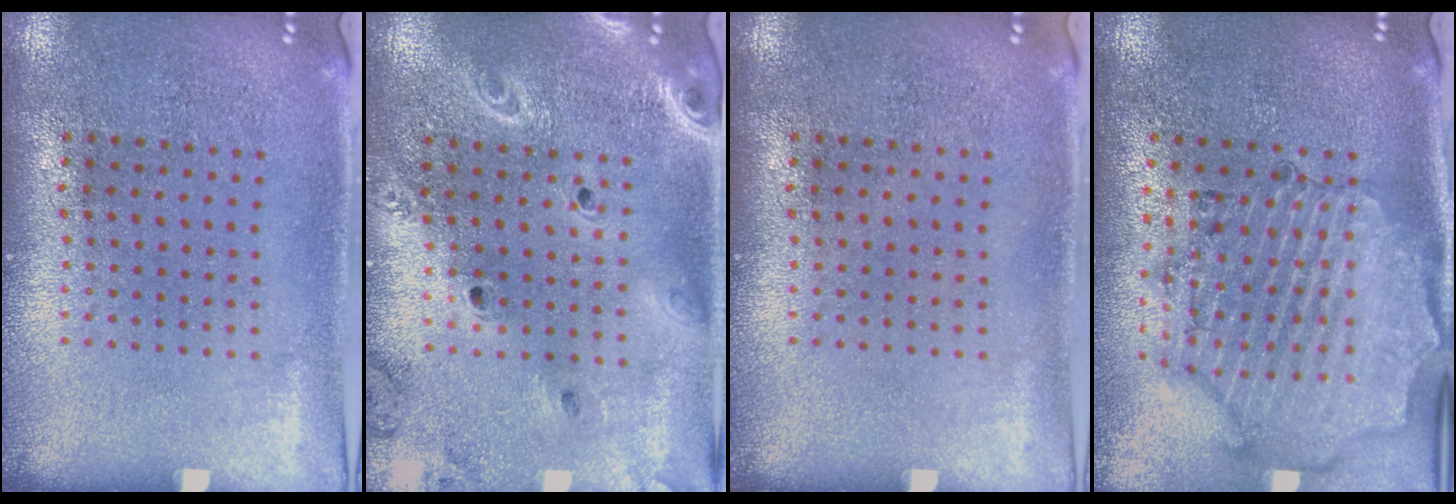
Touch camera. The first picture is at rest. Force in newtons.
{"total": 2.0, "press": 1.8, "slide": 0.9}
{"total": 0.0}
{"total": 1.7, "press": 1.7, "slide": 0.3}